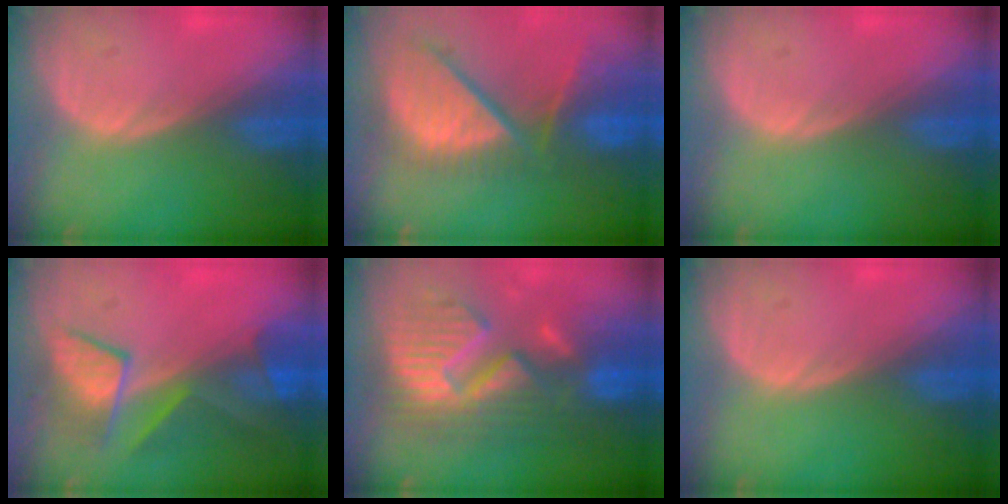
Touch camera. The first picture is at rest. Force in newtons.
{"total": 12.8, "press": 10.8, "slide": 7.0}
{"total": 0.0}
{"total": 7.7, "press": 7.6, "slide": 1.2}
{"total": 12.9, "press": 12.8, "slide": 1.3}
{"total": 0.0}